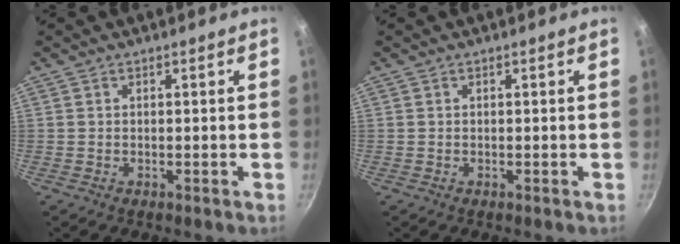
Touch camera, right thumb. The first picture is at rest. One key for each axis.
{"total": 0.0}